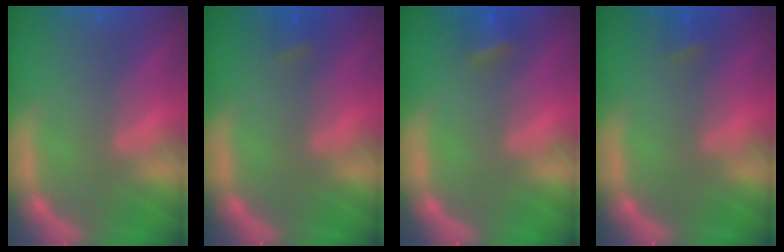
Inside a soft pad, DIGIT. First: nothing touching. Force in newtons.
{"total": 1.4}
{"total": 2.4}
{"total": 1.4}